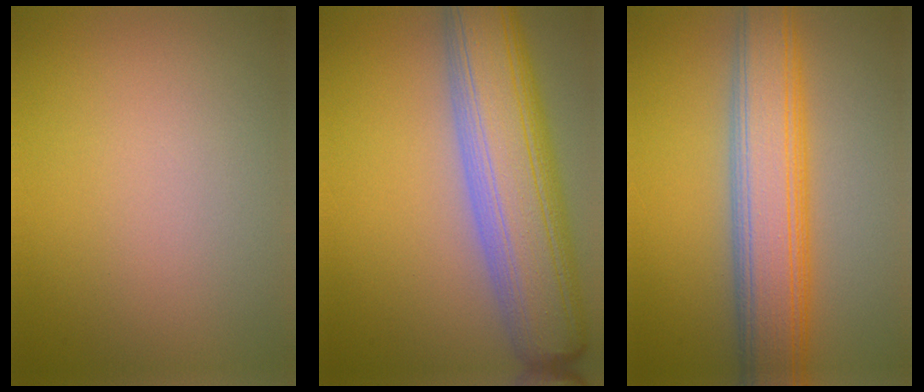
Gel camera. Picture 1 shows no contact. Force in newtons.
{"total": 11.6, "press": 11.6, "slide": 0.7}
{"total": 8.4, "press": 8.4, "slide": 0.3}